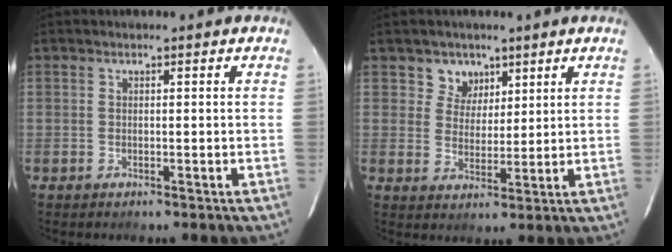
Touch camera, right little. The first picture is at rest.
{"total": 4.8, "force": [2.9, 3.8, 0.5], "torque": [-0.002, 0.007, 0.051]}